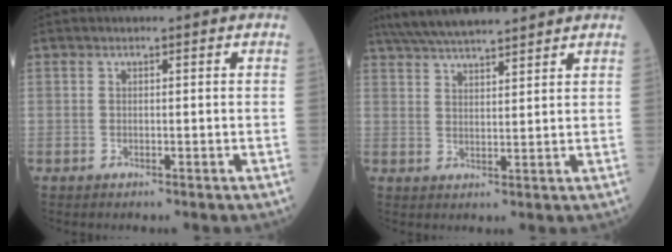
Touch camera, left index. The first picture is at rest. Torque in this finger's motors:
{"motor_torque": [0.31, -0.36, 0.15, 0.06]}